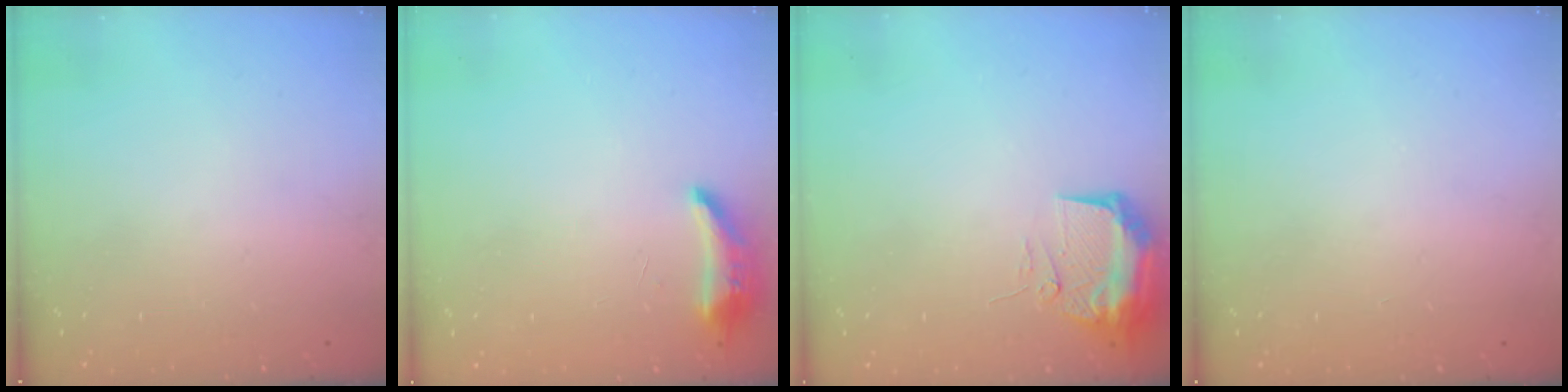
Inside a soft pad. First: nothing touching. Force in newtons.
{"total": 8.3, "press": 8.1, "slide": 1.5}
{"total": 9.8, "press": 9.7, "slide": 1.2}
{"total": 0.0}